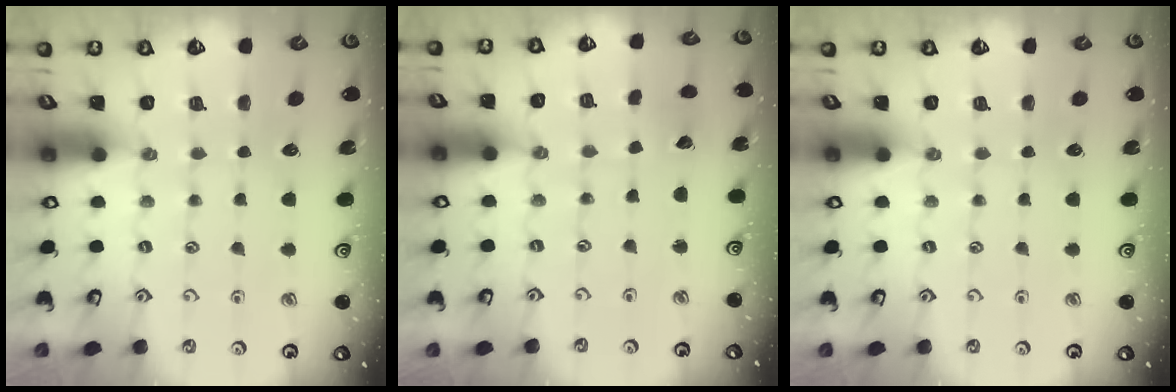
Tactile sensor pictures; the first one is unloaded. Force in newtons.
{"total": 3.8, "press": 3.8, "slide": 0.4}
{"total": 0.0}